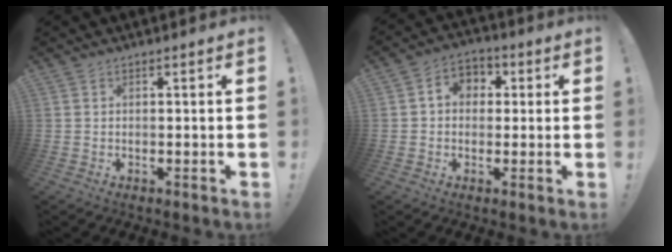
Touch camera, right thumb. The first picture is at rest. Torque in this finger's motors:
{"motor_torque": [0.59, 1.31, 0.63, -0.23, -0.01]}